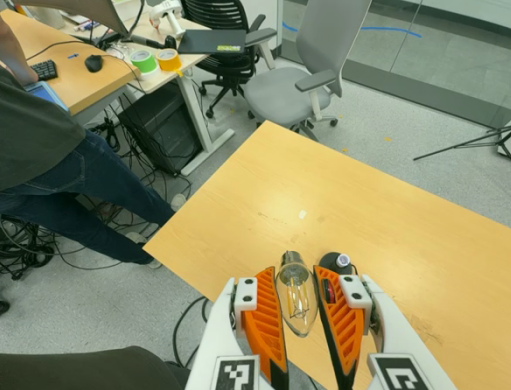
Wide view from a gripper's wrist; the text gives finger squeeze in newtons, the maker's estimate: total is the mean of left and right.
{"total": 11.8, "left": 12.0, "right": 11.6}